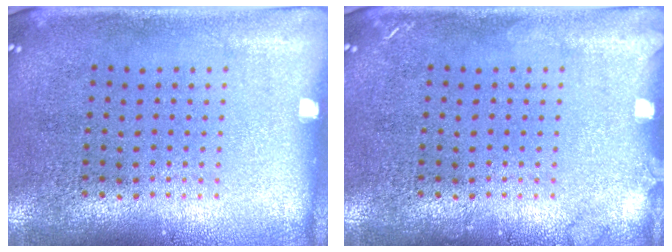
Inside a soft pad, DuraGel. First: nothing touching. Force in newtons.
{"total": 0.8, "press": 0.8, "slide": 0.1}